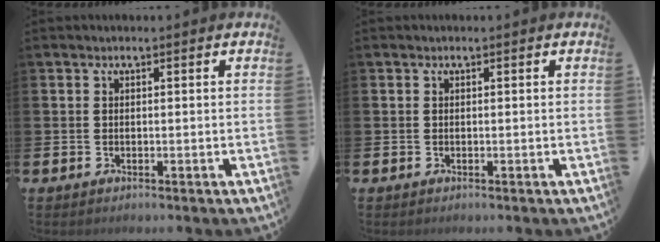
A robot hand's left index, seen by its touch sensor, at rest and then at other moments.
{"total": 0.0}